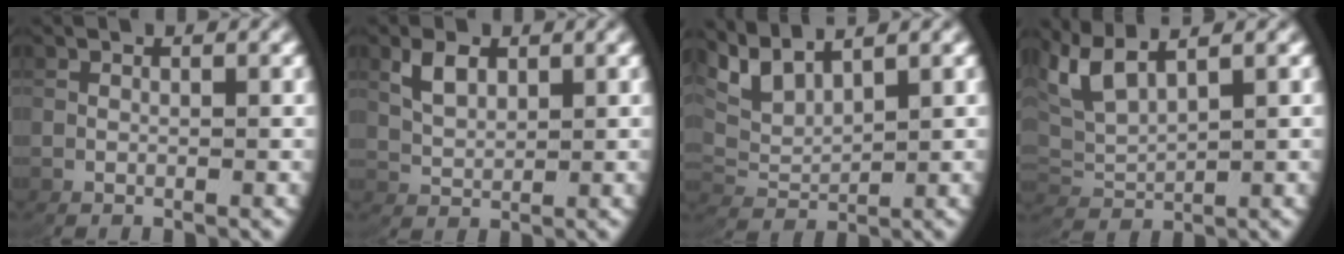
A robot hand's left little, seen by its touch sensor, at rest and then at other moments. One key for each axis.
{"total": 2.1, "fx": 1.4, "fy": 0.6, "fz": 1.5, "tx": -0.034, "ty": -0.003, "tz": 0.036}
{"total": 4.8, "fx": 2.8, "fy": 2.7, "fz": 2.8, "tx": -0.085, "ty": -0.005, "tz": 0.058}
{"total": 5.8, "fx": 2.5, "fy": 3.8, "fz": 3.6, "tx": -0.104, "ty": -0.006, "tz": 0.051}